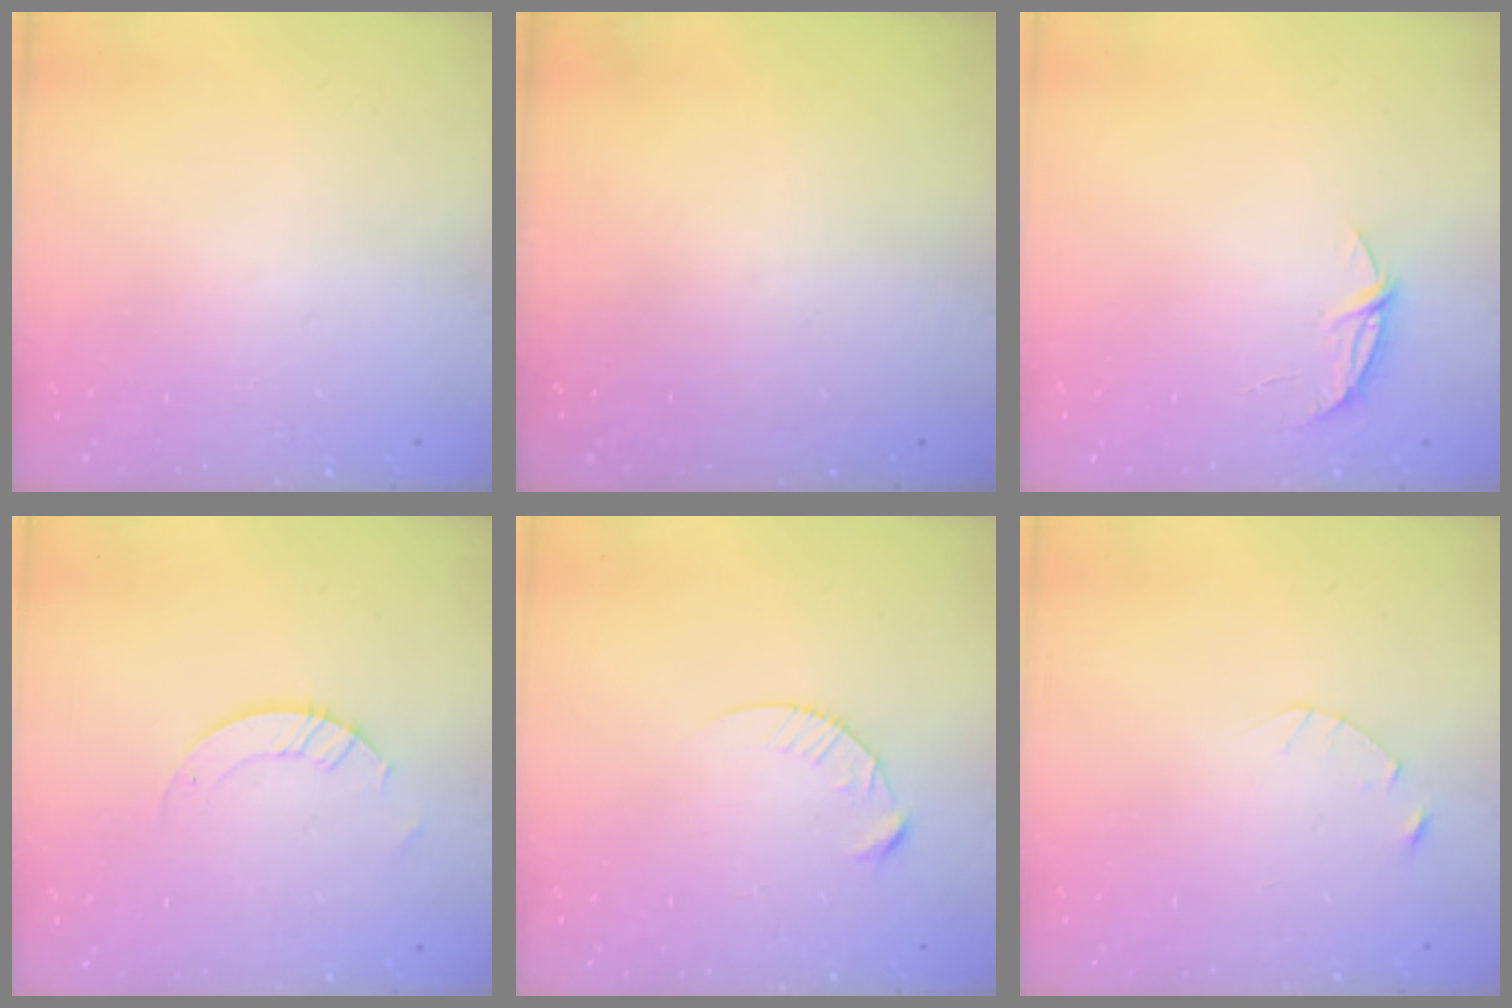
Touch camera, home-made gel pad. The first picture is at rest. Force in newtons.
{"total": 0.0}
{"total": 5.6, "press": 5.6, "slide": 0.4}
{"total": 2.6, "press": 2.6, "slide": 0.2}
{"total": 4.3, "press": 4.3, "slide": 0.4}
{"total": 2.5, "press": 2.4, "slide": 0.3}